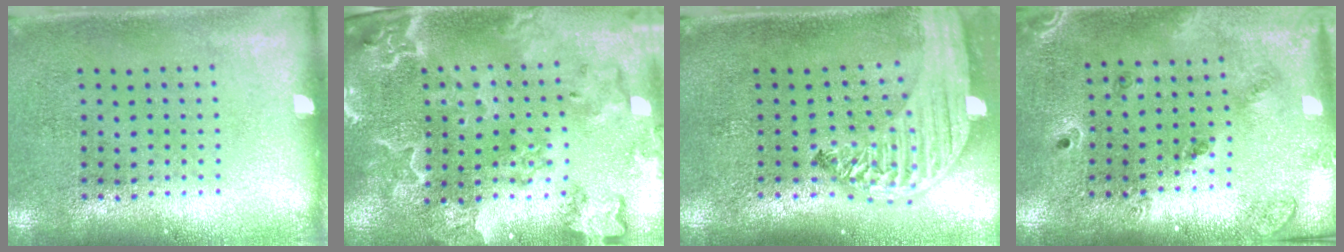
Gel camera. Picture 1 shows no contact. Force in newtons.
{"total": 3.4, "press": 3.0, "slide": 1.5}
{"total": 3.2, "press": 2.5, "slide": 2.0}
{"total": 1.4, "press": 1.3, "slide": 0.3}